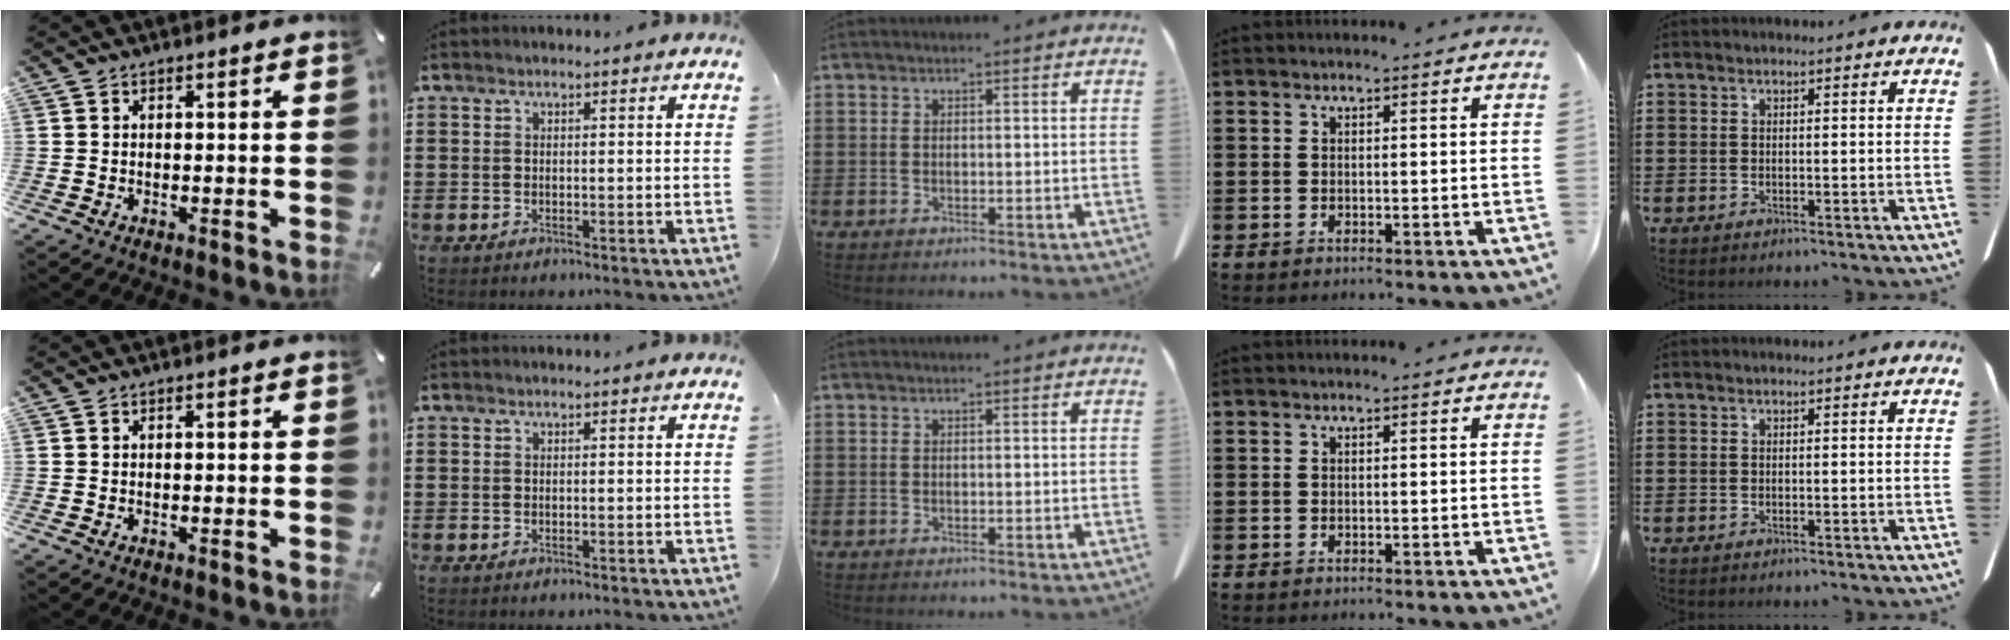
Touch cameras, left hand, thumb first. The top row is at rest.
{}